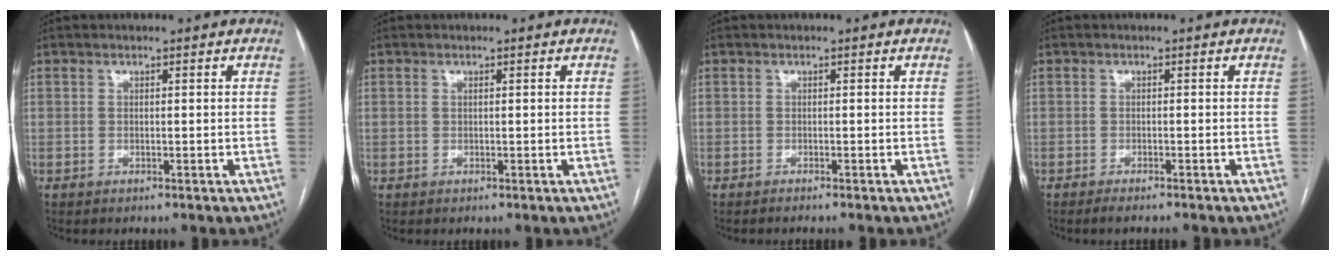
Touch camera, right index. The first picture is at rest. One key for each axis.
{"total": 0.0}
{"total": 1.8, "fx": -1.6, "fy": -0.1, "fz": 0.8, "tx": -0.006, "ty": 0.001, "tz": -0.020}
{"total": 2.9, "fx": -2.5, "fy": 0.4, "fz": 1.5, "tx": -0.019, "ty": -0.005, "tz": -0.032}